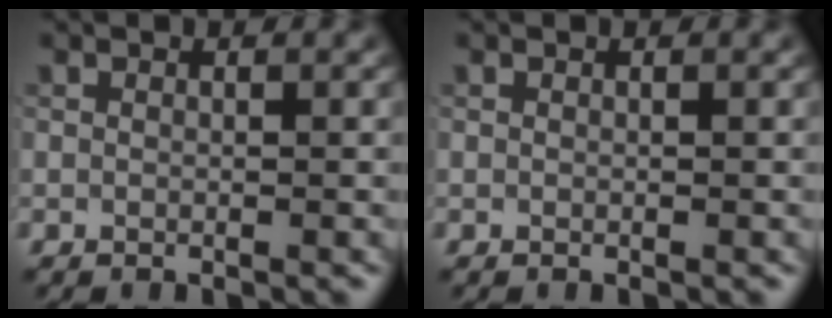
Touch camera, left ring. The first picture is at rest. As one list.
[{"total": 0.0}]